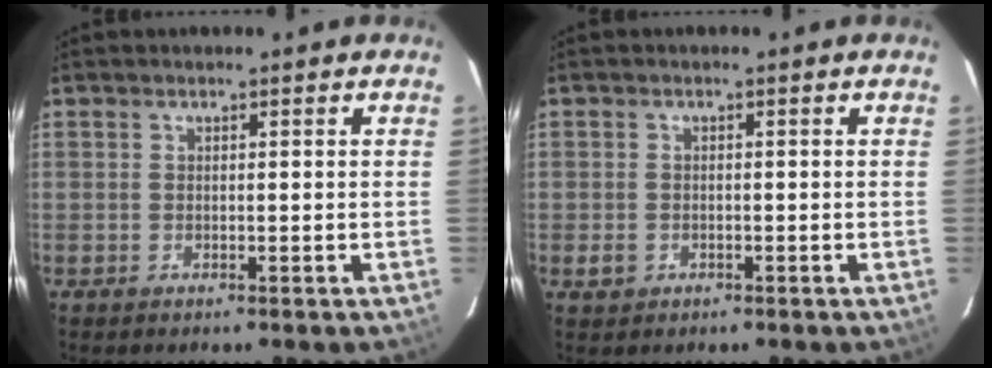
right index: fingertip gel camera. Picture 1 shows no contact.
{"total": 2.3, "force": [-0.9, 2.0, 0.6], "torque": [-0.013, 0.001, -0.013]}